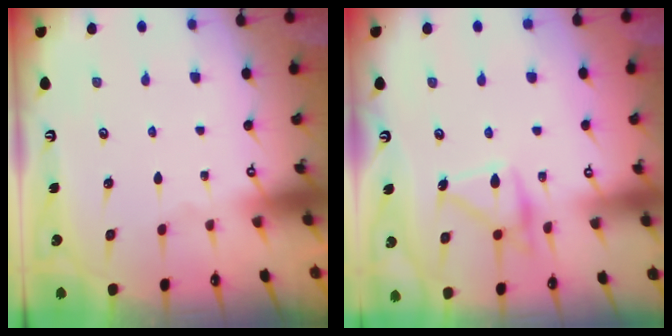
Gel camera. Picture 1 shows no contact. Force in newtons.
{"total": 16.1, "press": 16.1, "slide": 0.8}